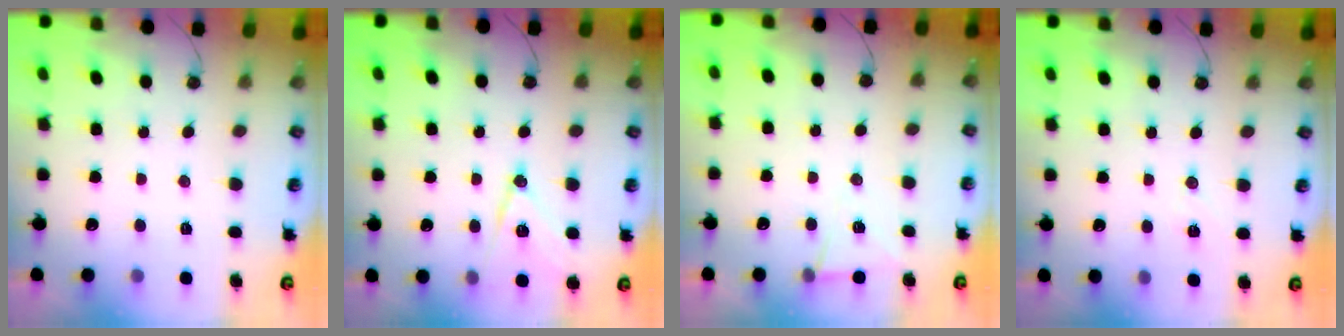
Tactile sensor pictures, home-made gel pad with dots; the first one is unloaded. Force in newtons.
{"total": 11.9, "press": 11.5, "slide": 3.2}
{"total": 6.4, "press": 4.5, "slide": 4.5}
{"total": 5.6, "press": 3.5, "slide": 4.4}